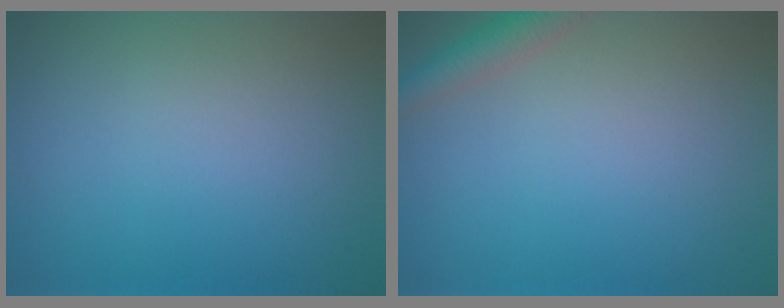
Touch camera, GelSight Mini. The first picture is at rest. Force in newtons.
{"total": 2.9, "press": 2.9, "slide": 0.1}